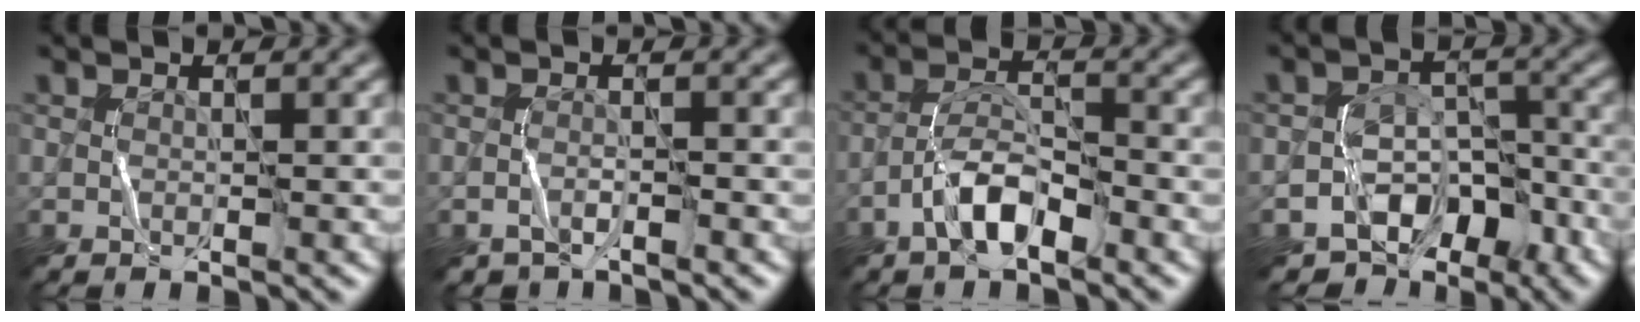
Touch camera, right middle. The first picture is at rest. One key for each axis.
{"total": 1.2, "fx": -1.2, "fy": 0.2, "fz": 0.3, "tx": -0.005, "ty": 0.000, "tz": -0.023}
{"total": 4.2, "fx": -2.6, "fy": 1.4, "fz": 3.0, "tx": -0.054, "ty": 0.014, "tz": -0.054}
{"total": 7.9, "fx": -5.6, "fy": 4.8, "fz": 2.8, "tx": -0.014, "ty": 0.001, "tz": -0.086}